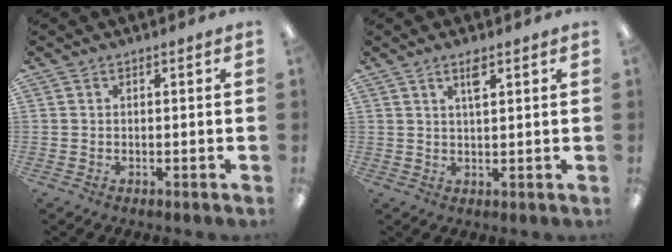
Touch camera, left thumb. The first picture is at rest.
{"total": 3.6, "force": [2.3, 1.1, 2.6], "torque": [-0.043, -0.003, 0.036]}